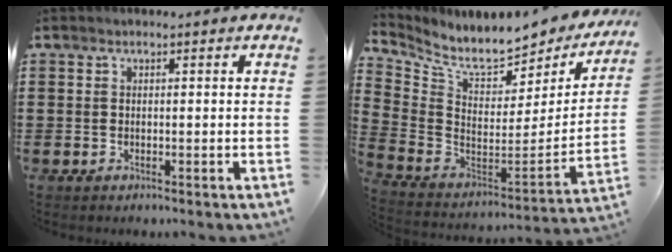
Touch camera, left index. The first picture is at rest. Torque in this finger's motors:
{"motor_torque": [1.08, -1.06, 0.45, 0.09]}